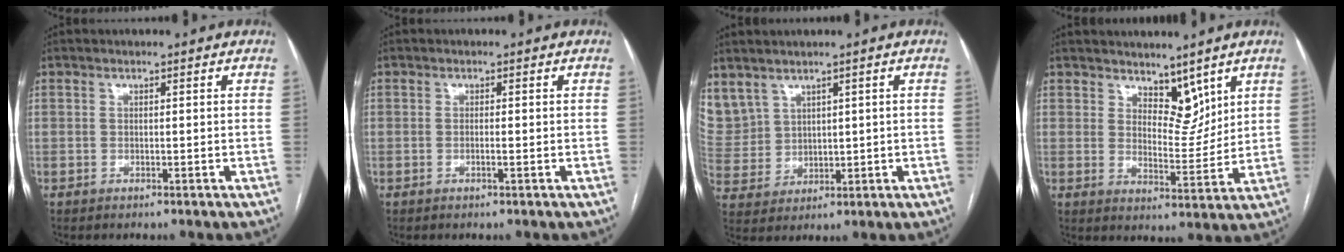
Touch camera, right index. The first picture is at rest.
{"total": 0.7, "force": [-0.3, 0.0, 0.7], "torque": [-0.014, 0.000, -0.004]}
{"total": 10.5, "force": [5.9, 8.2, 2.9], "torque": [-0.112, 0.035, 0.151]}
{"total": 5.8, "force": [4.4, 2.8, 2.5], "torque": [-0.031, -0.008, 0.080]}